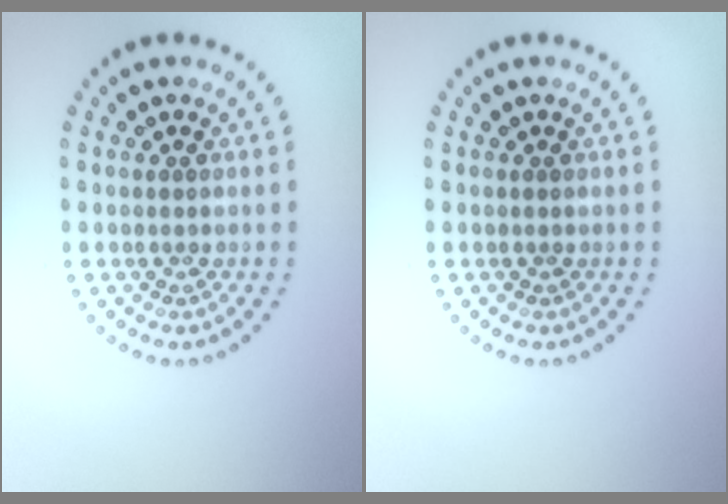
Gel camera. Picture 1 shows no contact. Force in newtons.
{"total": 0.0}